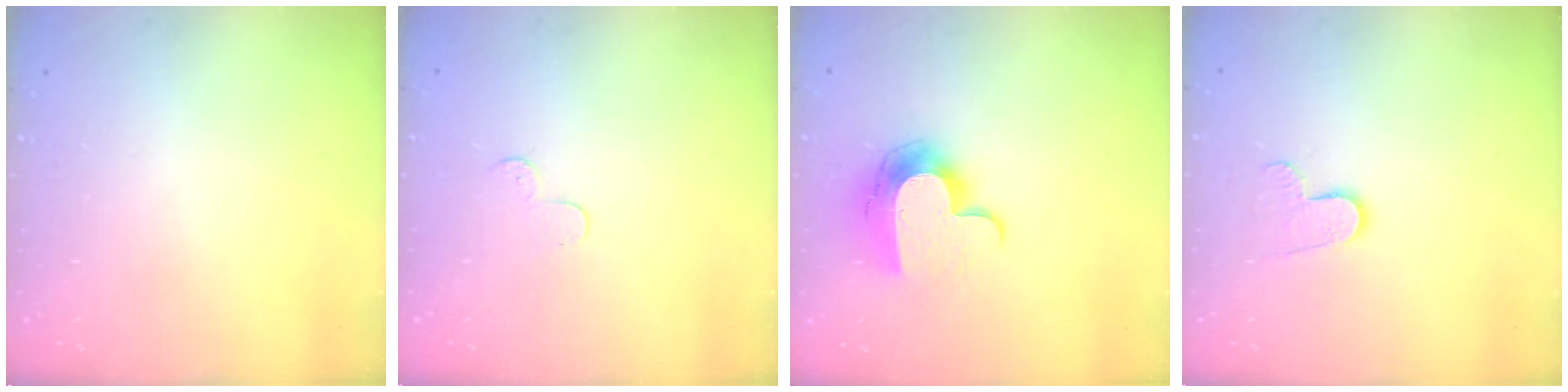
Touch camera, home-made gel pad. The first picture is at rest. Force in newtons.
{"total": 3.2, "press": 3.2, "slide": 0.3}
{"total": 12.2, "press": 12.2, "slide": 0.3}
{"total": 5.9, "press": 5.9, "slide": 0.4}